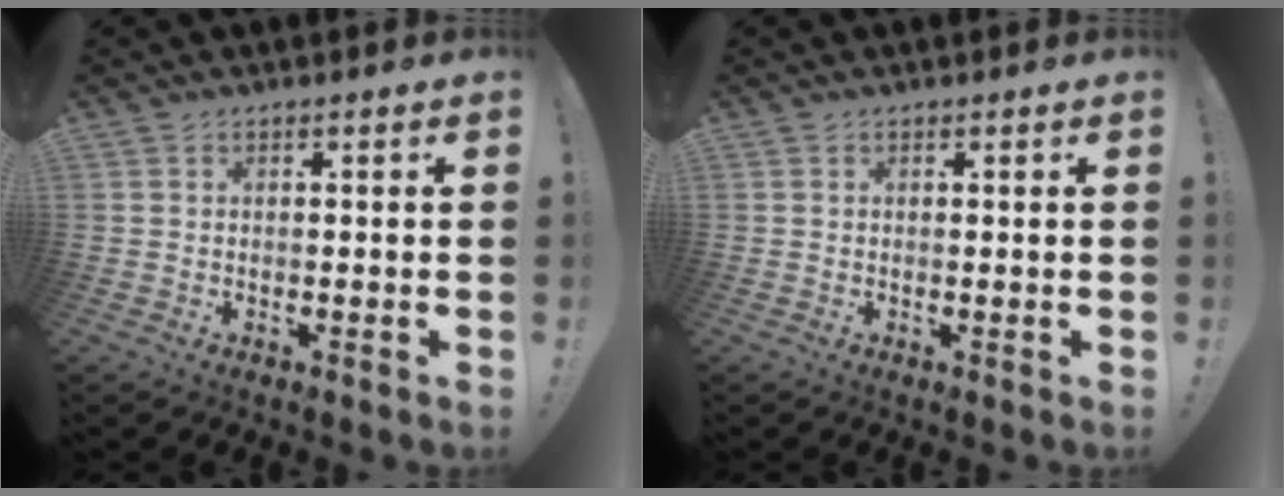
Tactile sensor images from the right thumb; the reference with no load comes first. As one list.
[{"total": 0.0}]